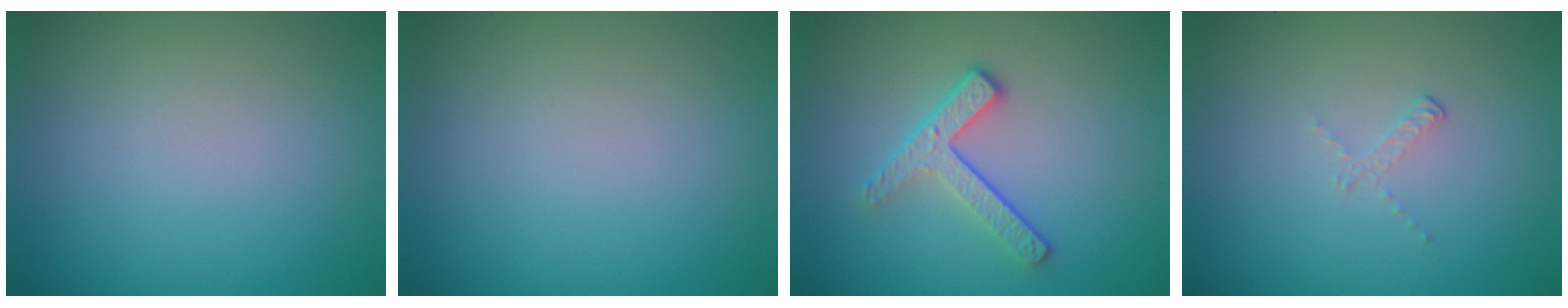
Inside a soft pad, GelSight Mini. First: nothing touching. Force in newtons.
{"total": 0.0}
{"total": 3.1, "press": 2.5, "slide": 1.9}
{"total": 0.8, "press": 0.3, "slide": 0.7}